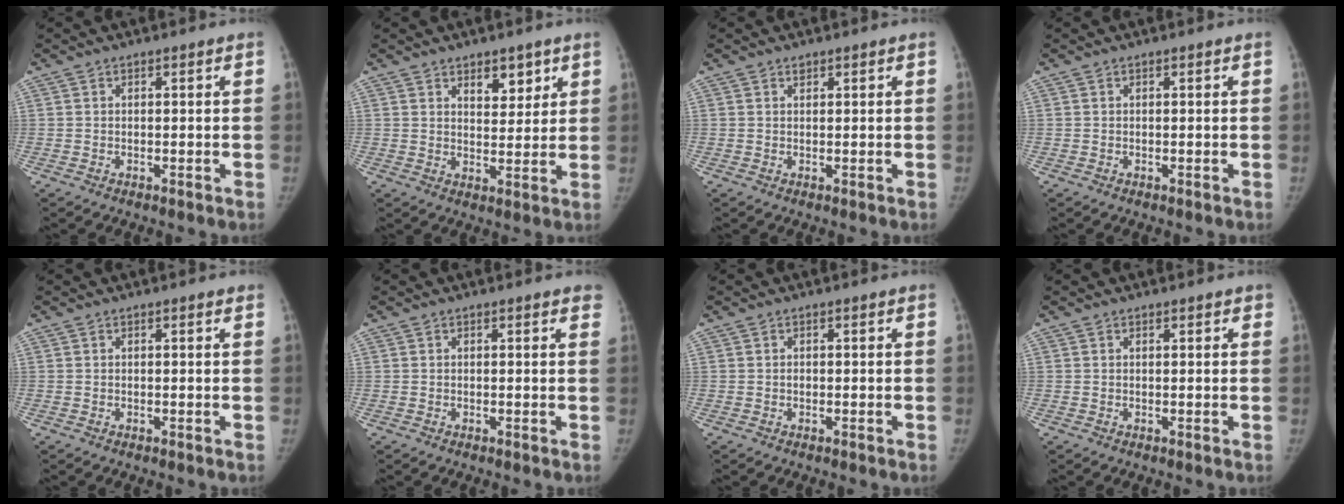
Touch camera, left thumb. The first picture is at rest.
{"total": 5.6, "force": [3.4, 3.0, 3.3], "torque": [-0.019, -0.023, 0.052]}
{"total": 0.6, "force": [0.4, 0.3, 0.2], "torque": [0.000, -0.003, 0.006]}
{"total": 0.0}
{"total": 0.5, "force": [0.4, 0.1, 0.4], "torque": [-0.006, 0.000, 0.004]}
{"total": 2.2, "force": [1.3, 0.3, 1.7], "torque": [-0.013, 0.003, 0.013]}
{"total": 0.5, "force": [-0.1, 0.4, 0.3], "torque": [-0.004, 0.002, -0.003]}
{"total": 0.9, "force": [0.6, 0.4, 0.5], "torque": [-0.004, -0.002, 0.007]}